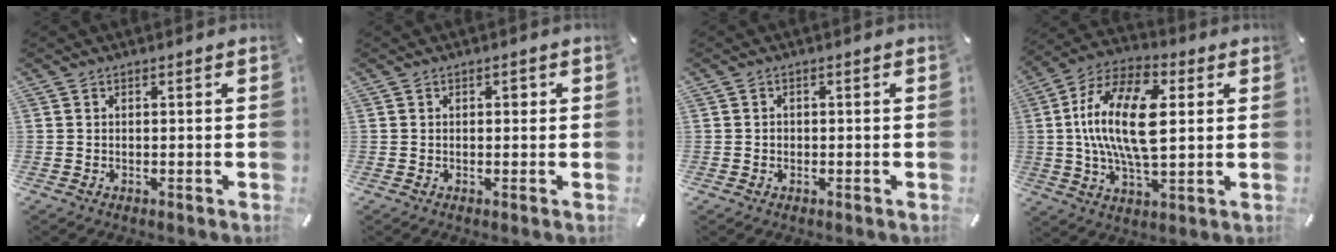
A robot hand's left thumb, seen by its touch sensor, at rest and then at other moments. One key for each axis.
{"total": 1.2, "fx": 0.2, "fy": 0.9, "fz": 0.7, "tx": -0.006, "ty": 0.005, "tz": -0.001}
{"total": 1.1, "fx": -0.4, "fy": 0.9, "fz": 0.3, "tx": -0.007, "ty": 0.004, "tz": -0.009}
{"total": 18.7, "fx": 2.4, "fy": 8.9, "fz": 16.2, "tx": -0.340, "ty": -0.002, "tz": 0.035}